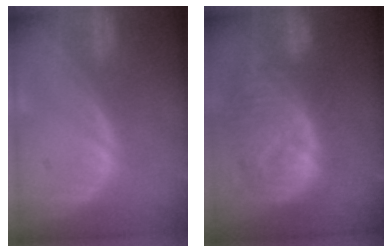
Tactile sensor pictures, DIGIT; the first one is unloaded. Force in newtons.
{"total": 12.4, "press": 10.8, "slide": 6.2}